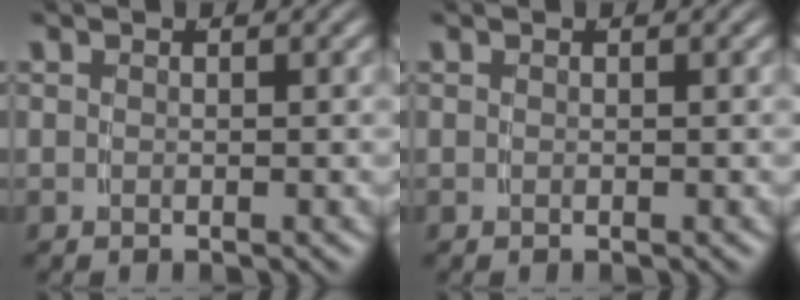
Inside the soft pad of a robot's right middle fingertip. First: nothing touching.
{"total": 0.0}